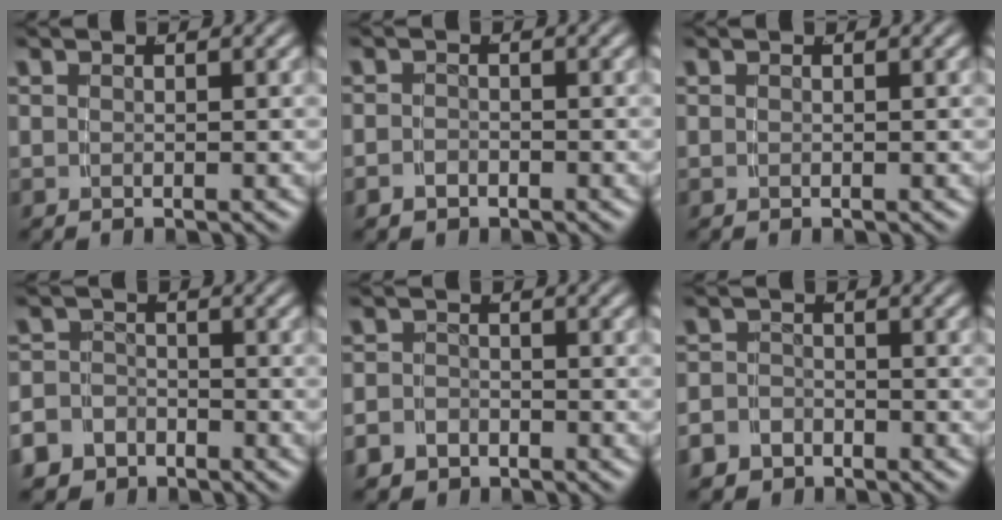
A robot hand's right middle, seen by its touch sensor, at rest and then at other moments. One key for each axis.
{"total": 1.4, "fx": -1.2, "fy": 0.8, "fz": 0.2, "tx": -0.009, "ty": -0.014, "tz": -0.015}
{"total": 0.0}
{"total": 5.8, "fx": -3.4, "fy": 4.6, "fz": 1.0, "tx": -0.028, "ty": -0.022, "tz": -0.061}
{"total": 2.9, "fx": -2.1, "fy": 2.0, "fz": 0.2, "tx": -0.012, "ty": -0.017, "tz": -0.032}
{"total": 3.3, "fx": -2.4, "fy": 2.2, "fz": 0.2, "tx": -0.010, "ty": -0.016, "tz": -0.040}